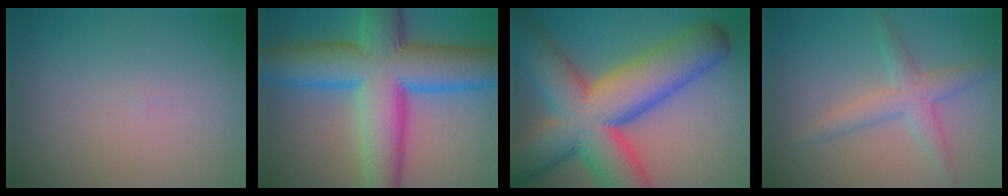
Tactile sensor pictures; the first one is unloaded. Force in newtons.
{"total": 13.6, "press": 13.6, "slide": 0.4}
{"total": 14.8, "press": 14.8, "slide": 0.6}
{"total": 3.0, "press": 3.0, "slide": 0.2}